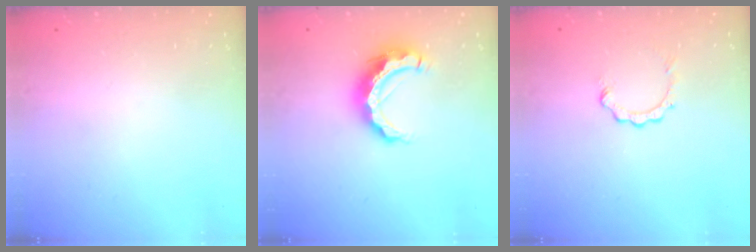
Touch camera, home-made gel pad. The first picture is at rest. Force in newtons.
{"total": 12.1, "press": 12.1, "slide": 0.9}
{"total": 2.4, "press": 2.4, "slide": 0.3}